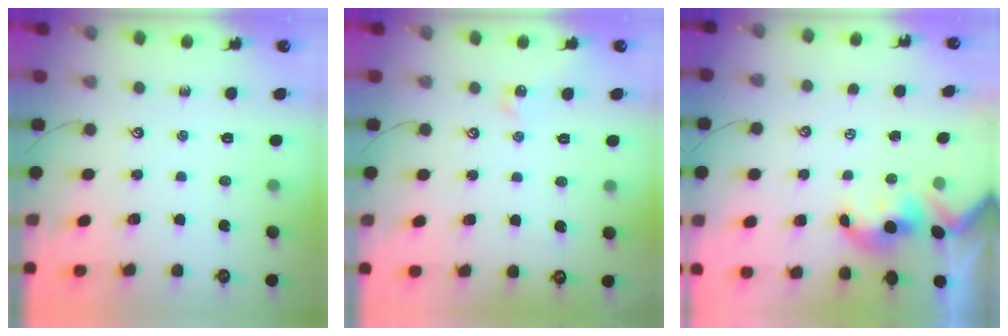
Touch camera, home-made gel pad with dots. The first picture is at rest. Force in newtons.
{"total": 3.0, "press": 2.9, "slide": 0.5}
{"total": 1.1, "press": 0.8, "slide": 0.7}